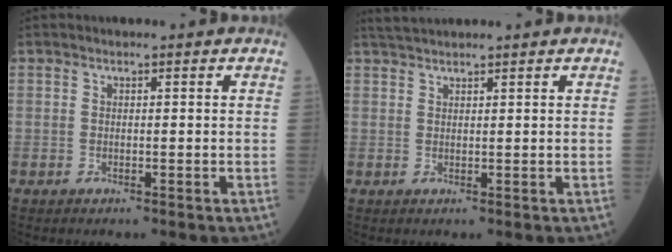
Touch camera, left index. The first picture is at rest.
{"total": 2.7, "force": [2.6, -0.2, 0.8], "torque": [-0.014, 0.027, 0.052]}